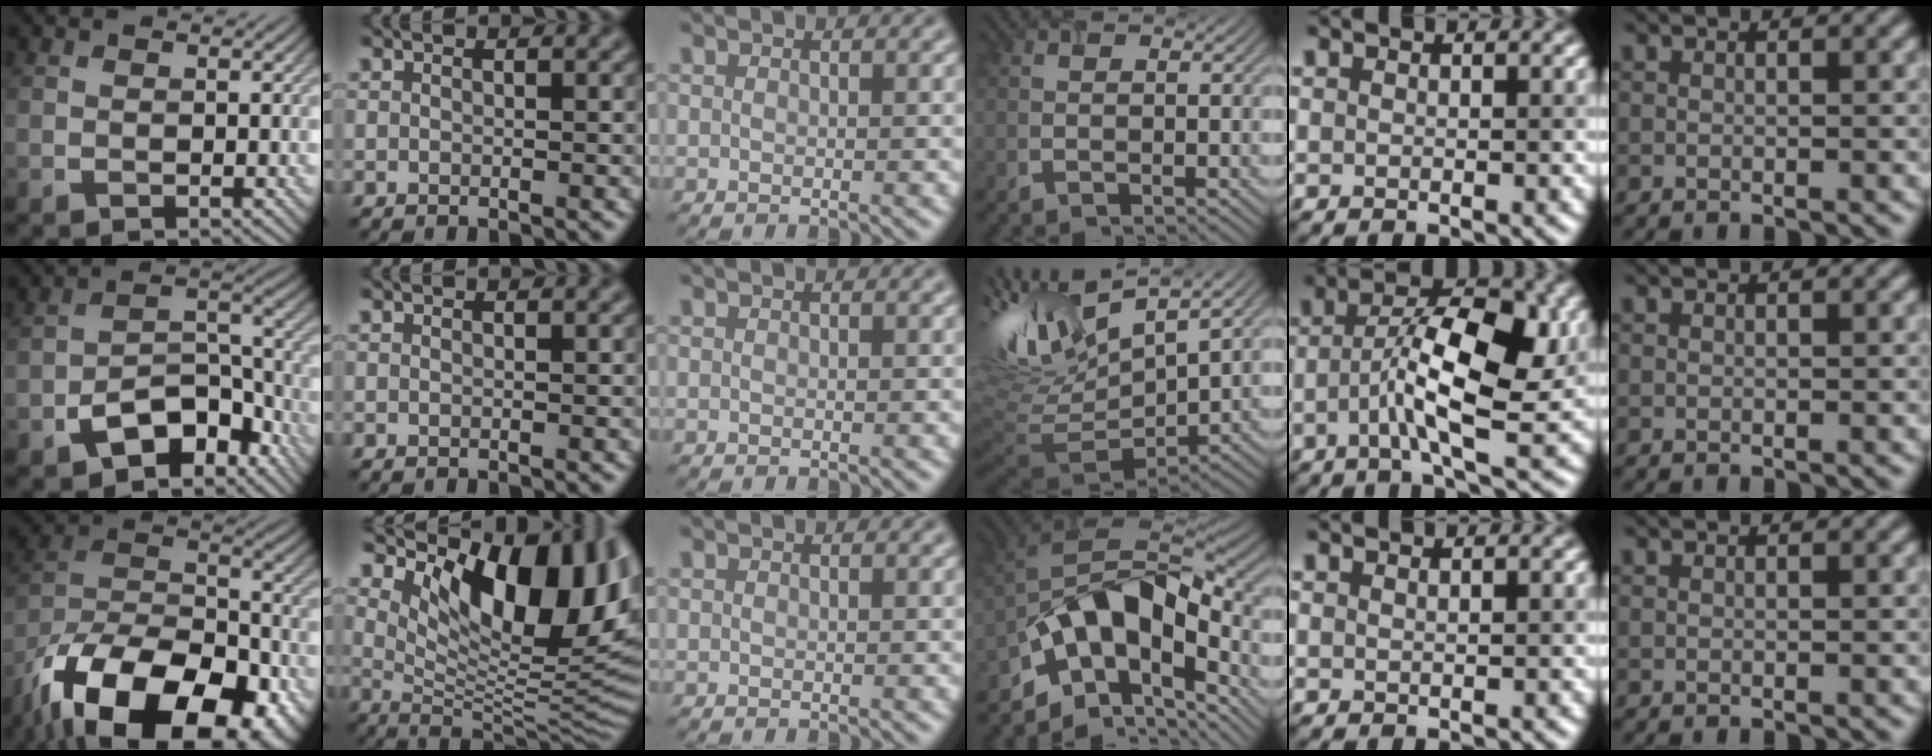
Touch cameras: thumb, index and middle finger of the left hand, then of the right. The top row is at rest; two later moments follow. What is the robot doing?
{"motion": "open", "object": "airpods case & airpods"}